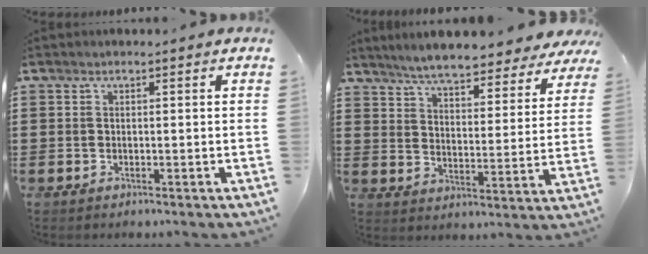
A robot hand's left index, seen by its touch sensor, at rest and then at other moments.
{"total": 5.9, "force": [5.6, 0.1, 1.7], "torque": [-0.060, -0.037, 0.096]}